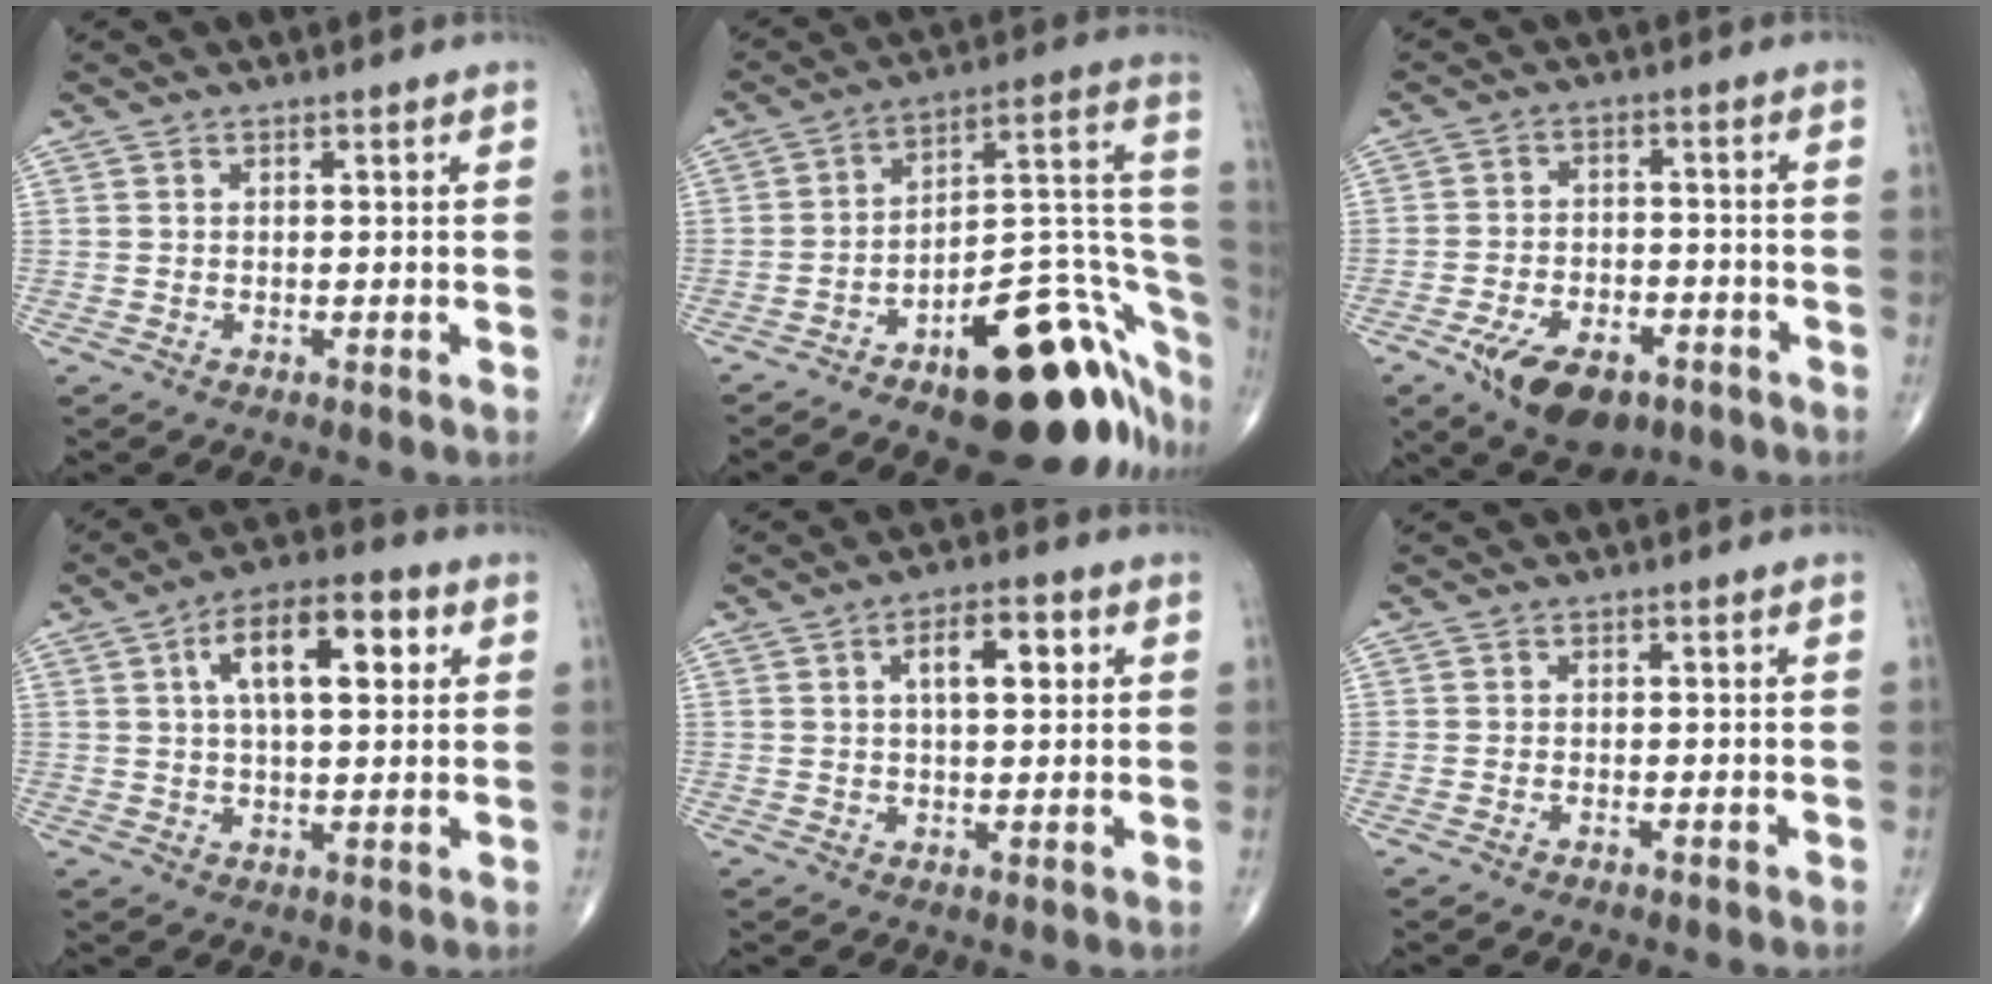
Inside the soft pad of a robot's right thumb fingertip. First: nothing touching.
{"total": 27.8, "force": [-14.0, 11.1, 21.4], "torque": [-0.187, 0.100, -0.195]}
{"total": 12.0, "force": [-6.6, 6.4, 7.6], "torque": [-0.110, 0.025, -0.102]}
{"total": 13.1, "force": [4.0, 5.7, 11.0], "torque": [-0.160, 0.012, 0.058]}
{"total": 6.9, "force": [2.0, 3.0, 5.8], "torque": [-0.075, 0.004, 0.029]}
{"total": 0.0}